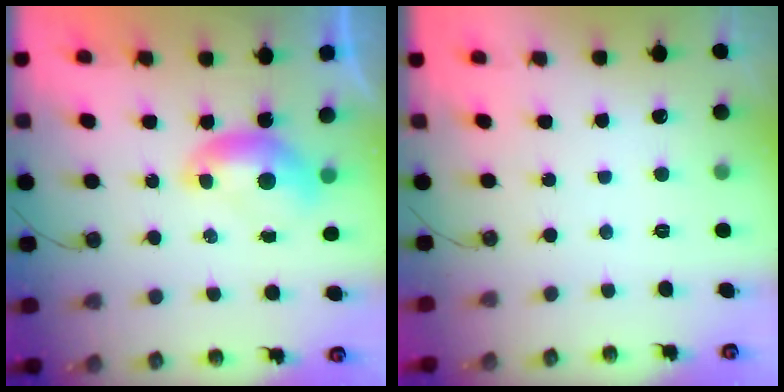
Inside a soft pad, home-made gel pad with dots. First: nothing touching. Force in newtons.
{"total": 2.7, "press": 2.7, "slide": 0.3}